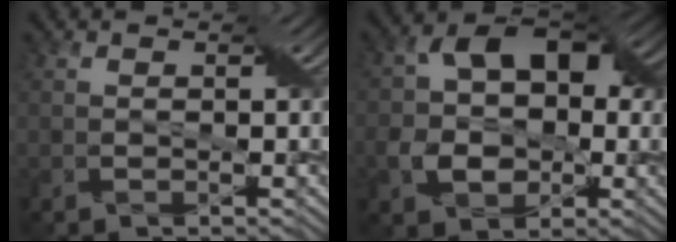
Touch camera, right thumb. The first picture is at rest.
{"total": 9.7, "force": [-0.4, 7.1, 6.6], "torque": [-0.110, 0.004, -0.018]}